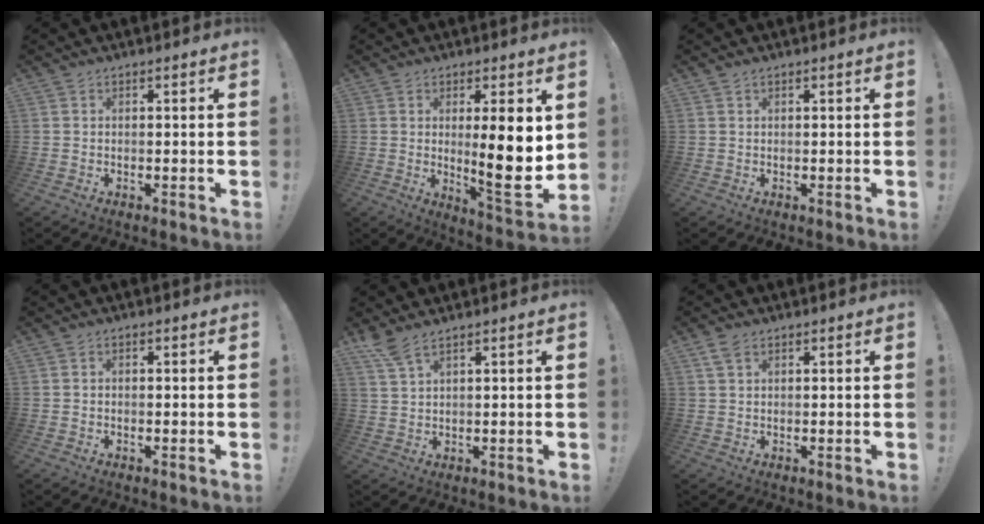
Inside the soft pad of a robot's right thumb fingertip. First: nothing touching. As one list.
[{"total": 13.4, "force": [1.6, 2.3, 13.1], "torque": [-0.196, -0.030, 0.019]}, {"total": 0.5, "force": [0.5, 0.0, 0.2], "torque": [-0.004, -0.001, 0.009]}, {"total": 0.6, "force": [-0.4, 0.4, 0.2], "torque": [-0.005, 0.004, -0.007]}, {"total": 4.4, "force": [3.4, 0.7, 2.7], "torque": [-0.051, -0.018, 0.062]}, {"total": 2.5, "force": [1.4, 1.4, 1.6], "torque": [-0.034, 0.001, 0.027]}]